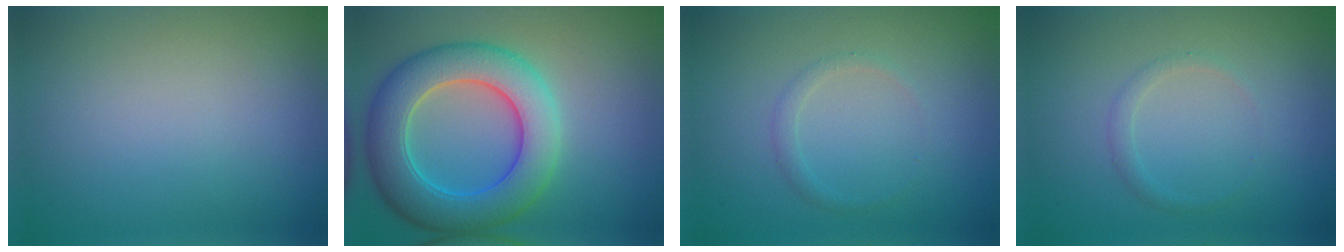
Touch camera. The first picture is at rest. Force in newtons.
{"total": 8.4, "press": 8.4, "slide": 0.3}
{"total": 1.0, "press": 1.0, "slide": 0.0}
{"total": 1.0, "press": 1.0, "slide": 0.0}